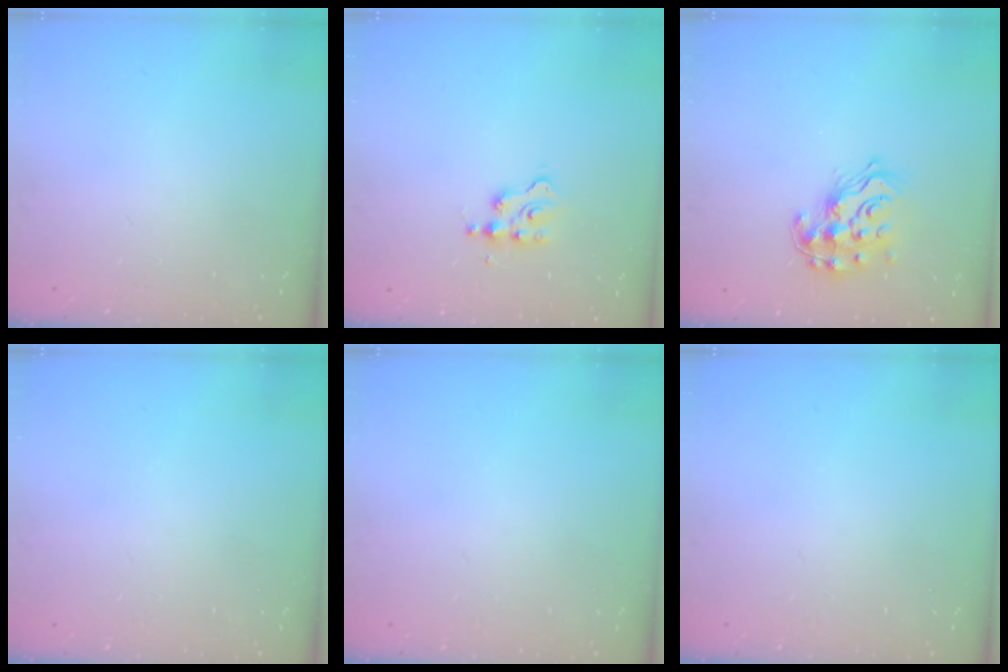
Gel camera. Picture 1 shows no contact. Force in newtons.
{"total": 2.8, "press": 2.8, "slide": 0.3}
{"total": 14.6, "press": 14.5, "slide": 1.1}
{"total": 0.0}
{"total": 0.0}
{"total": 0.0}